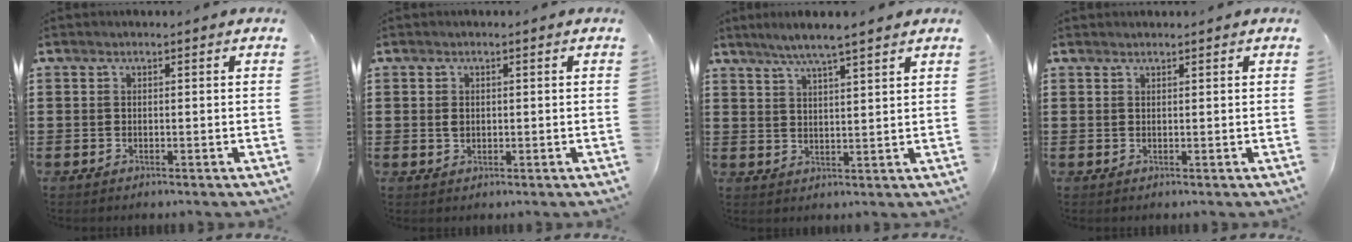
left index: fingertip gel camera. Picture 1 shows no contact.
{"total": 1.3, "force": [0.2, 0.9, 0.9], "torque": [-0.021, 0.005, 0.004]}
{"total": 4.8, "force": [4.1, -0.2, 2.5], "torque": [-0.060, -0.010, 0.072]}
{"total": 0.6, "force": [0.6, 0.0, 0.1], "torque": [-0.003, 0.000, 0.013]}